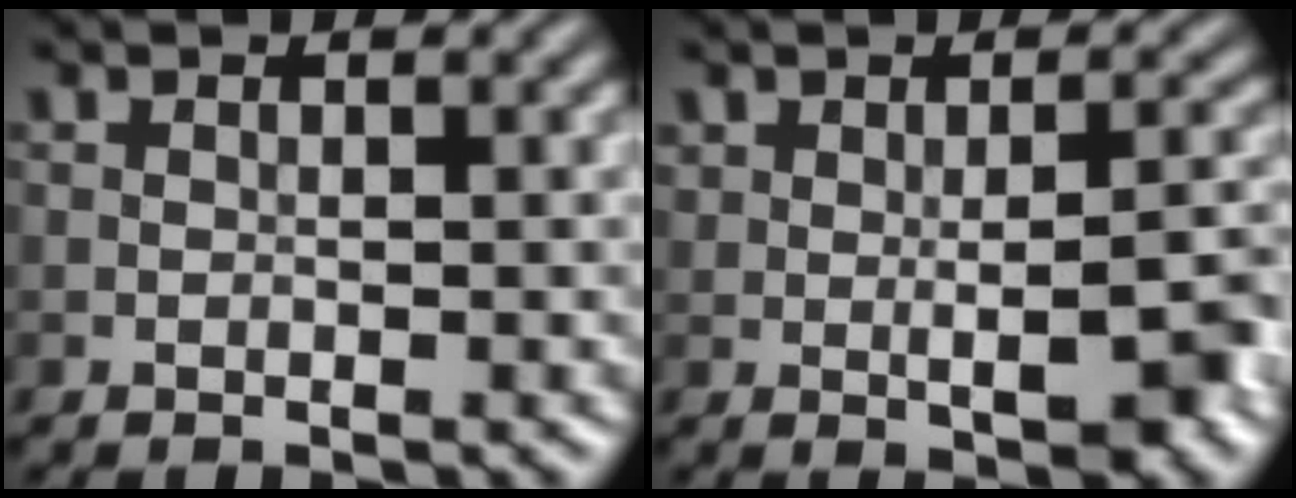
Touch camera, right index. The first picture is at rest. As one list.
[{"total": 4.3, "force": [-0.5, 1.6, 4.0], "torque": [-0.058, 0.000, -0.002]}]